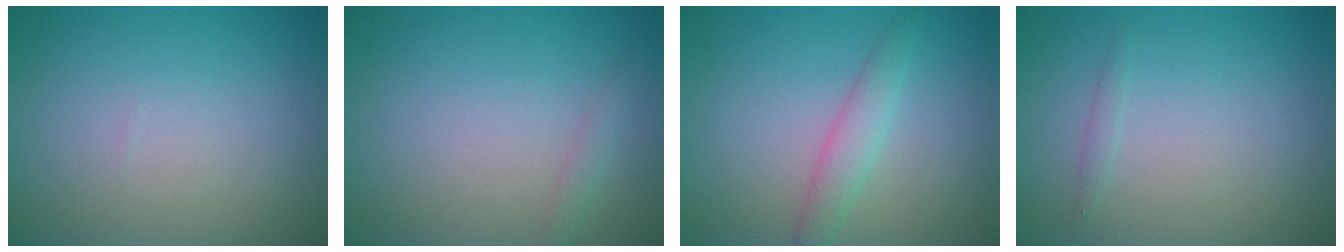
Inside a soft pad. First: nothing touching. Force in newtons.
{"total": 1.0, "press": 1.0, "slide": 0.0}
{"total": 2.3, "press": 2.3, "slide": 0.0}
{"total": 0.6, "press": 0.6, "slide": 0.0}